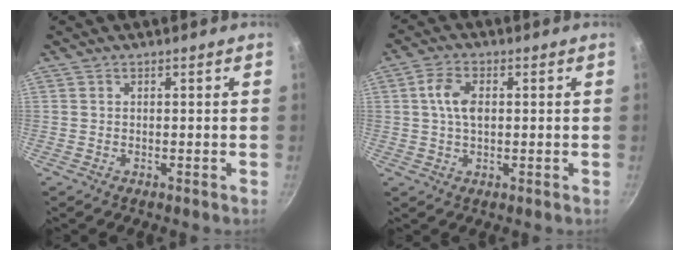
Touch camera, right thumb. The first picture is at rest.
{"total": 5.5, "force": [0.7, 3.2, 4.4], "torque": [-0.081, 0.007, 0.010]}